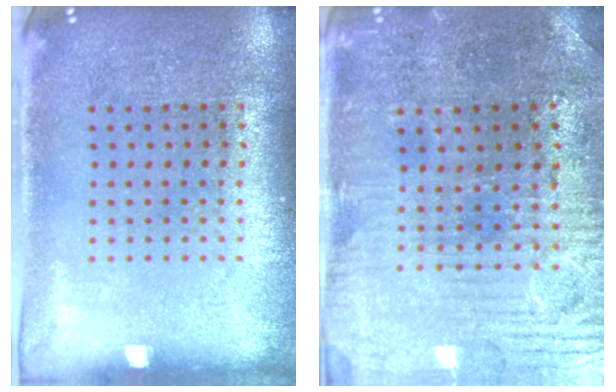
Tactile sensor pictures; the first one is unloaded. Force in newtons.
{"total": 1.7, "press": 1.7, "slide": 0.5}